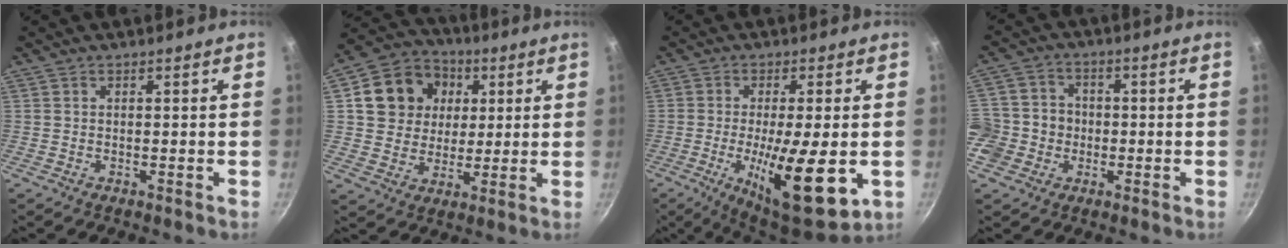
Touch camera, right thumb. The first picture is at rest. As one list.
[{"total": 14.0, "force": [3.6, 12.1, 6.1], "torque": [-0.086, 0.015, 0.056]}, {"total": 16.4, "force": [-3.6, 4.4, 15.4], "torque": [-0.237, -0.006, -0.053]}, {"total": 10.7, "force": [-2.5, 9.8, 3.7], "torque": [-0.052, 0.032, -0.058]}]